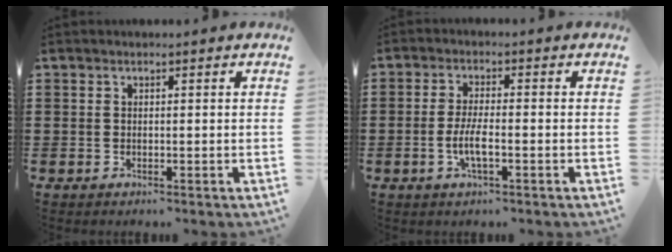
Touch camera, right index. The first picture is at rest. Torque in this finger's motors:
{"motor_torque": [2.14, 0.00, 0.54, 0.16]}